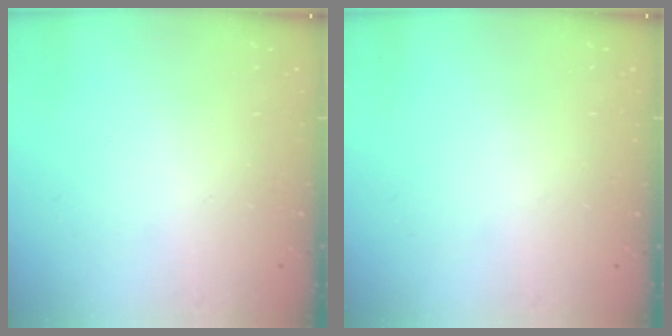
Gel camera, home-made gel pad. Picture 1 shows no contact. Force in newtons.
{"total": 0.0}